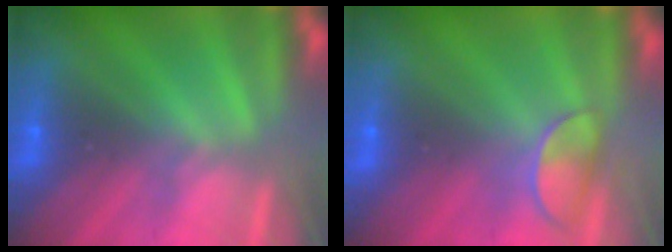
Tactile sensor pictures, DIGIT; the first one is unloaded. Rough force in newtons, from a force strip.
{"total": 2.5}